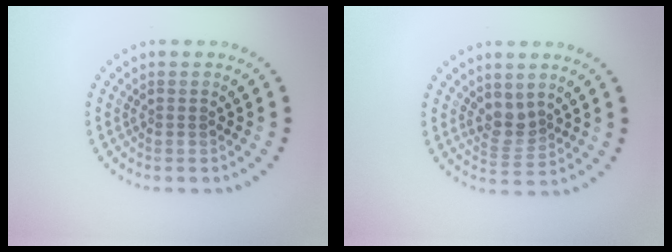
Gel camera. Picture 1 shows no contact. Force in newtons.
{"total": 2.2, "press": 1.8, "slide": 1.4}